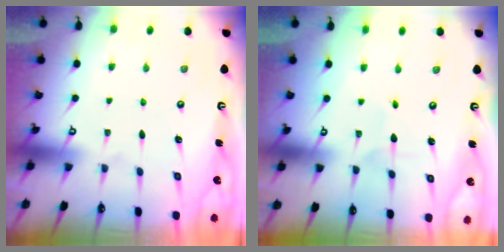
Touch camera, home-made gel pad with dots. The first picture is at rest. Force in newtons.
{"total": 2.7, "press": 2.7, "slide": 0.3}